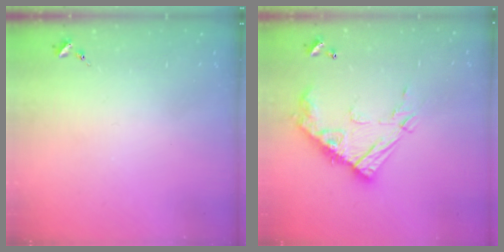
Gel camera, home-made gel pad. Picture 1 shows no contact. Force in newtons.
{"total": 15.9, "press": 15.9, "slide": 0.8}